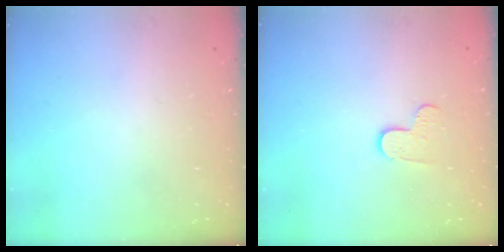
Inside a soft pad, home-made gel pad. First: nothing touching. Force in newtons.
{"total": 3.3, "press": 3.3, "slide": 0.3}